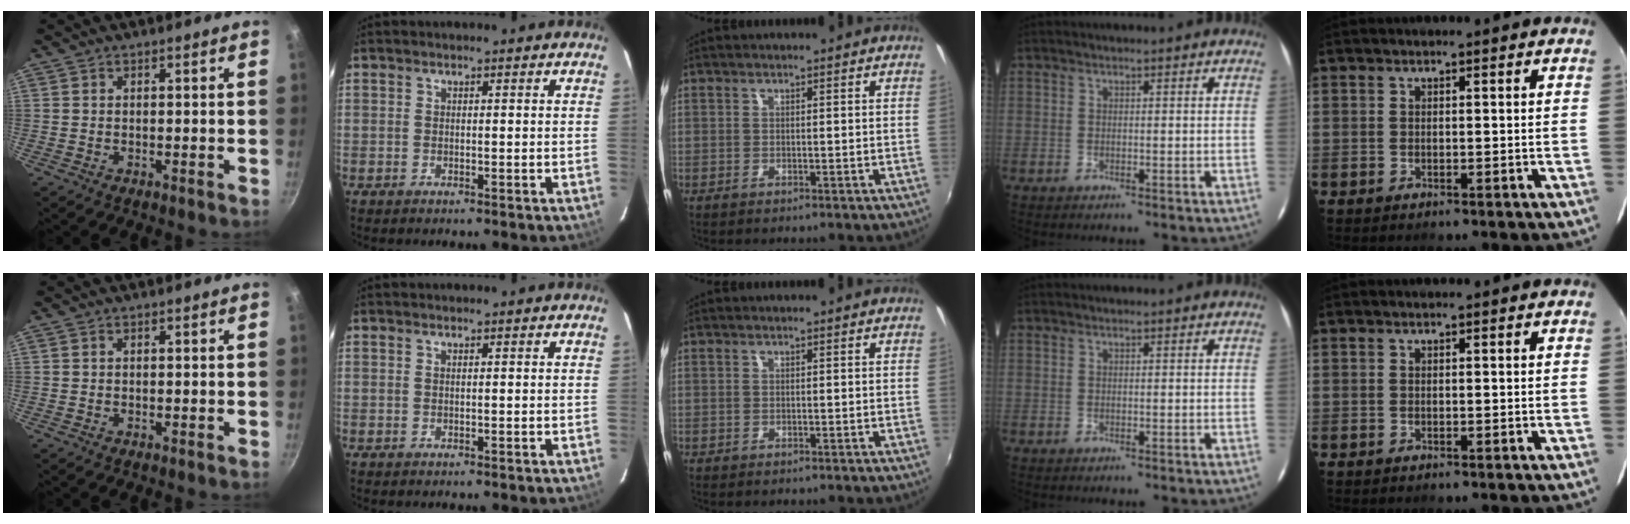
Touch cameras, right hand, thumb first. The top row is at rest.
{}